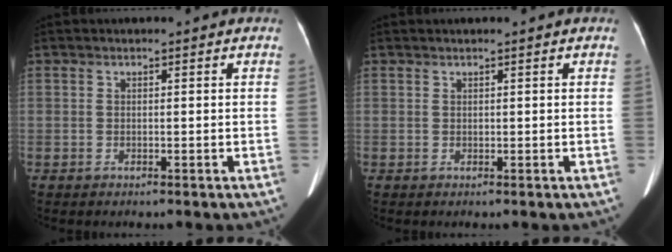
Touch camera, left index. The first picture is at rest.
{"total": 0.8, "force": [0.8, 0.1, 0.3], "torque": [-0.005, 0.016, 0.015]}